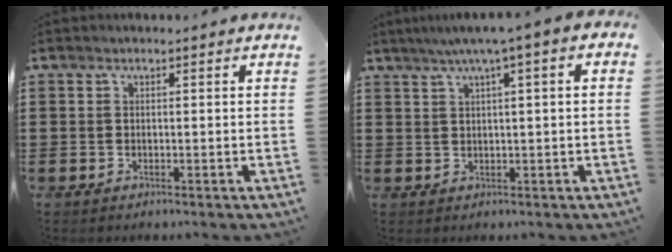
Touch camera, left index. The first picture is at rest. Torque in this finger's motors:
{"motor_torque": [2.14, 0.00, 1.05, 0.21]}